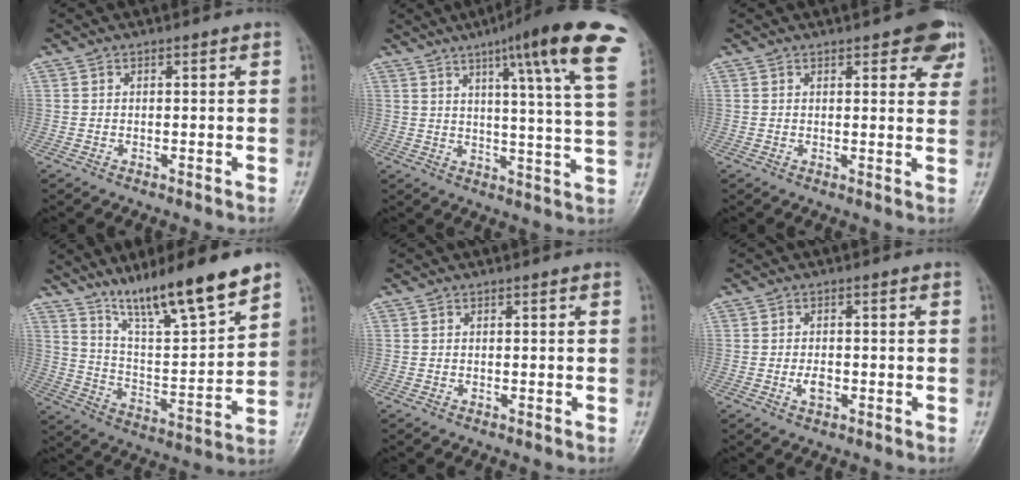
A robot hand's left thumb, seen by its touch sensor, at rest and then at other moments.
{"total": 20.8, "force": [11.0, 2.3, 17.5], "torque": [-0.226, -0.031, 0.134]}
{"total": 7.4, "force": [4.2, 2.8, 5.5], "torque": [-0.041, -0.015, 0.047]}
{"total": 17.8, "force": [12.9, 2.5, 12.0], "torque": [-0.179, -0.071, 0.227]}
{"total": 0.0}
{"total": 2.5, "force": [-0.7, 1.4, 1.9], "torque": [-0.032, 0.002, -0.012]}